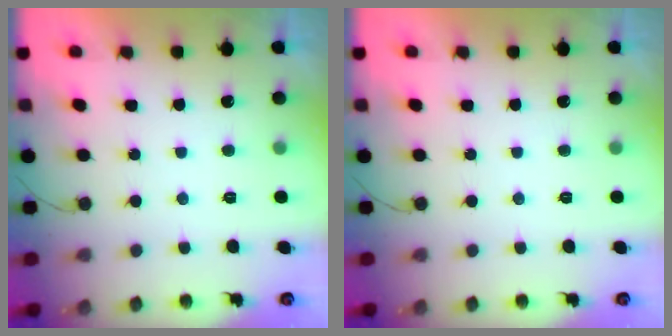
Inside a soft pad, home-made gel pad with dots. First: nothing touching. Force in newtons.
{"total": 0.0}